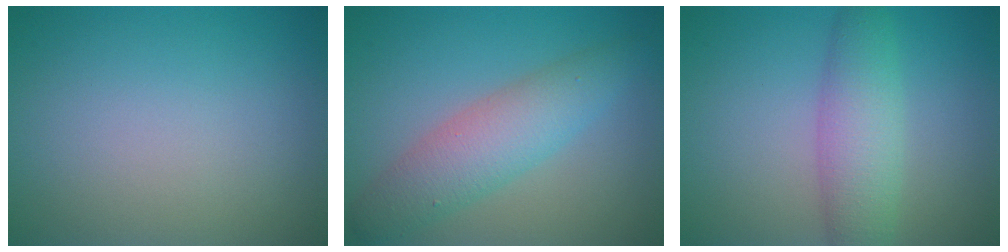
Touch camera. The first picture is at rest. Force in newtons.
{"total": 4.8, "press": 4.8, "slide": 0.1}
{"total": 4.3, "press": 4.3, "slide": 0.1}